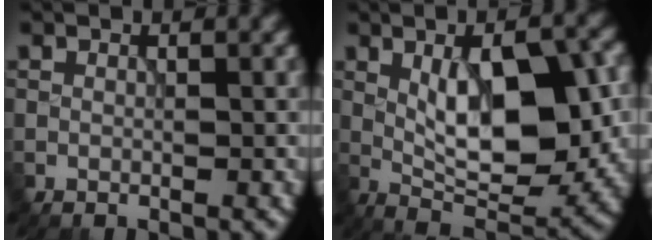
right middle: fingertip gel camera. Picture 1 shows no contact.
{"total": 10.0, "force": [0.6, 4.0, 9.1], "torque": [-0.145, -0.001, 0.017]}